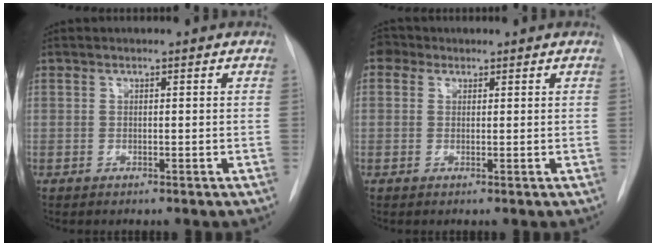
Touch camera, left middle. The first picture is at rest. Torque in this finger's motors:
{"motor_torque": [0.19, -0.19, -0.02, 0.01]}